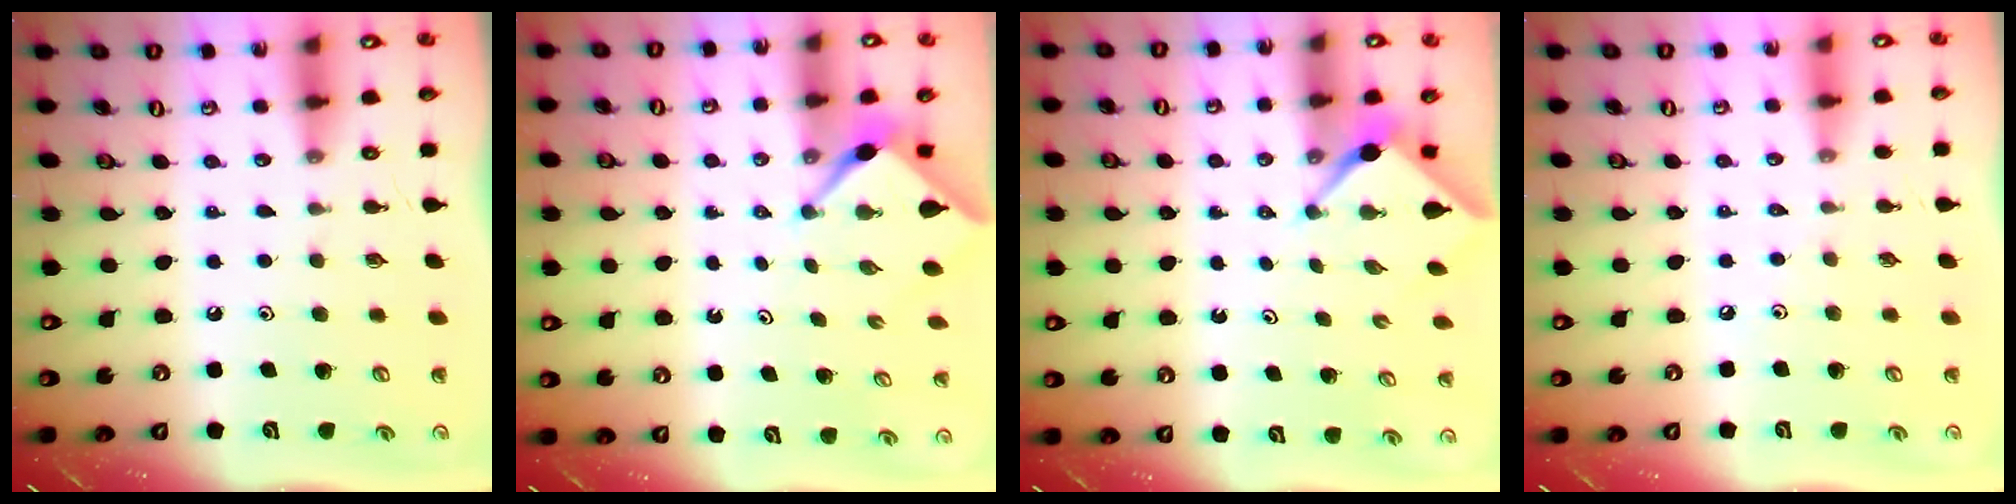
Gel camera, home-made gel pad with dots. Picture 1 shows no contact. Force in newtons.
{"total": 2.3, "press": 2.3, "slide": 0.3}
{"total": 2.6, "press": 2.6, "slide": 0.2}
{"total": 2.0, "press": 1.9, "slide": 0.4}